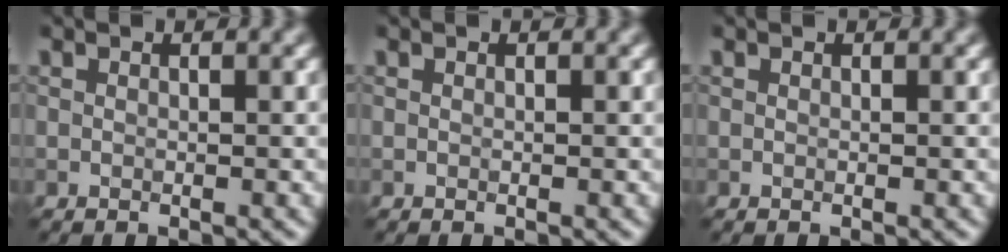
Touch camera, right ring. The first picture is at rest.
{"total": 0.0}
{"total": 0.0}